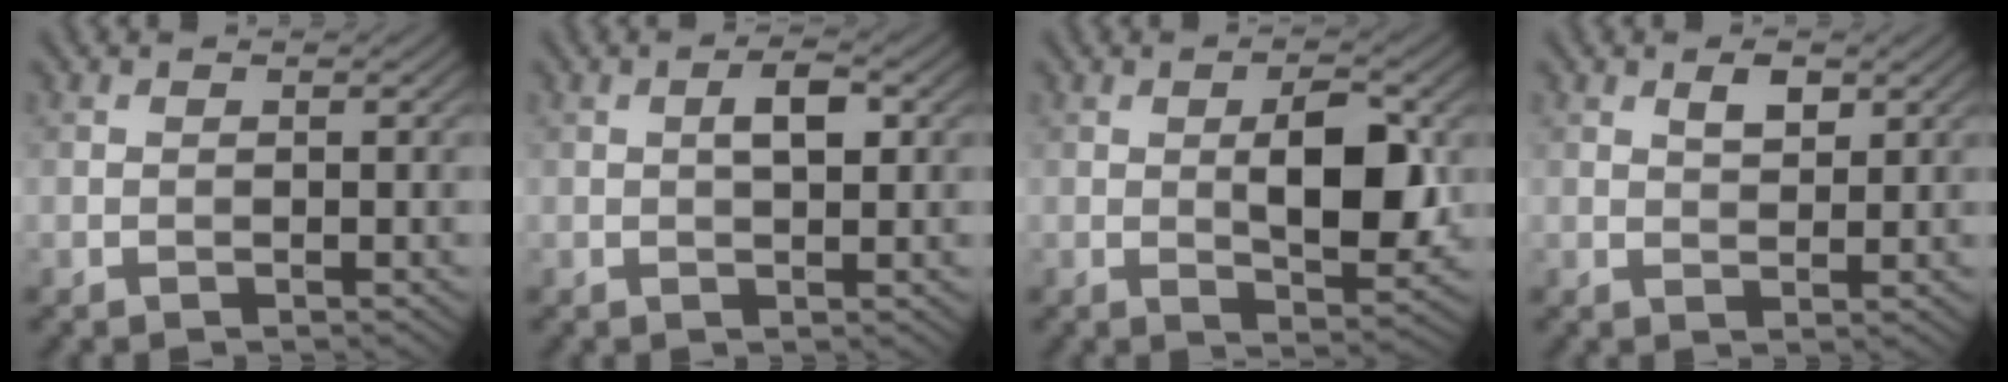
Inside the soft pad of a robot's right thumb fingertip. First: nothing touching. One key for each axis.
{"total": 3.0, "fx": 0.6, "fy": 1.1, "fz": 2.8, "tx": -0.047, "ty": 0.003, "tz": 0.008}
{"total": 7.5, "fx": 0.5, "fy": 3.1, "fz": 6.8, "tx": -0.109, "ty": -0.002, "tz": 0.011}
{"total": 2.4, "fx": 1.3, "fy": 1.1, "fz": 1.7, "tx": -0.027, "ty": -0.001, "tz": 0.024}